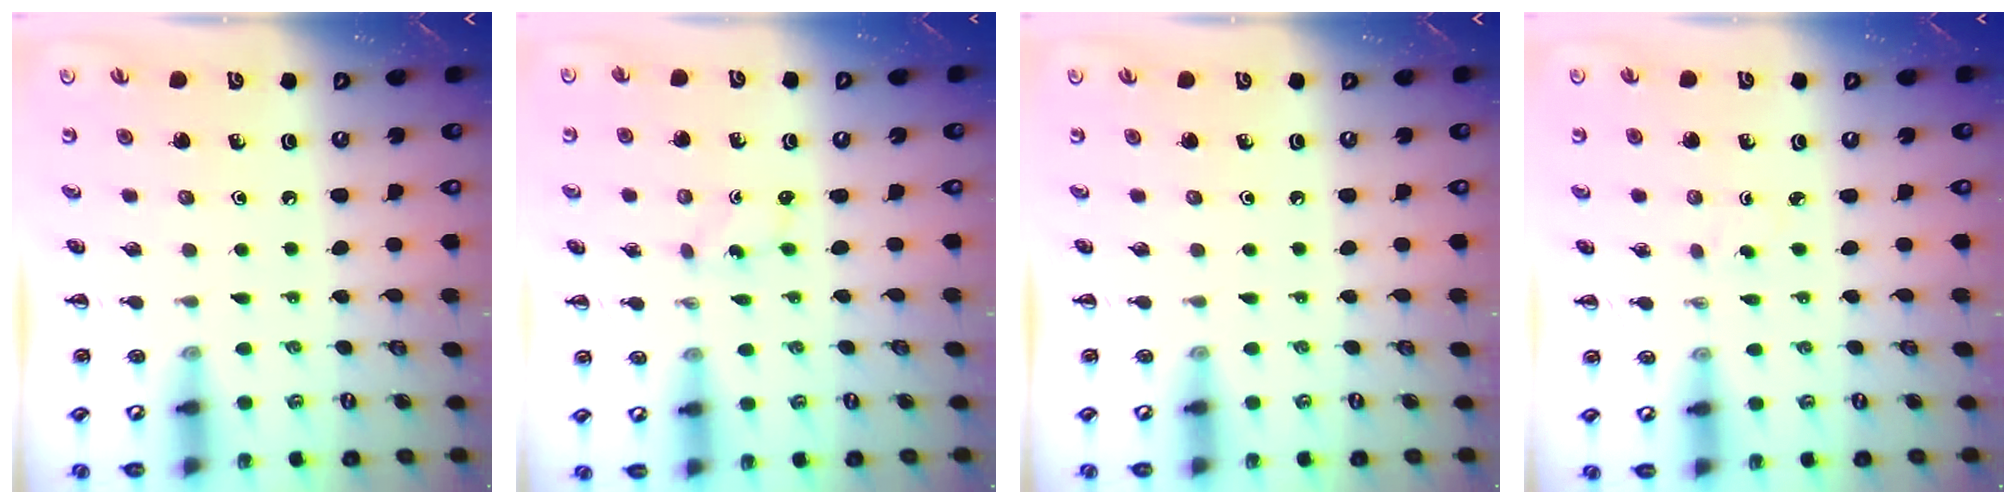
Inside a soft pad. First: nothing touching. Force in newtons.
{"total": 1.0, "press": 0.9, "slide": 0.4}
{"total": 0.0}
{"total": 0.9, "press": 0.7, "slide": 0.5}